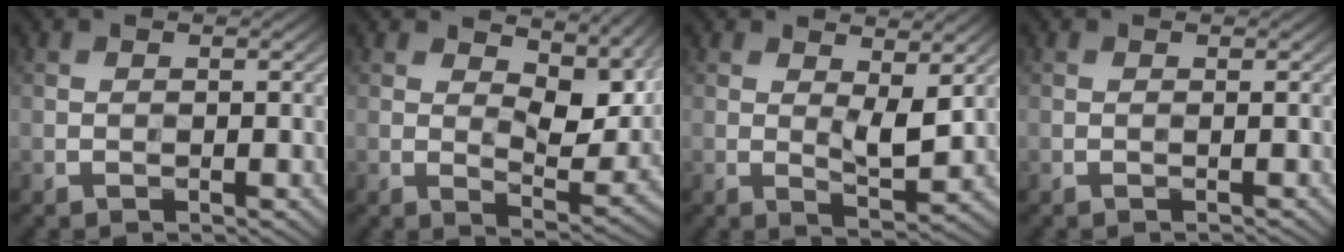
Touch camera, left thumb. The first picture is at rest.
{"total": 11.4, "force": [5.6, 5.0, 8.6], "torque": [-0.145, -0.003, 0.089]}
{"total": 4.2, "force": [1.4, 1.5, 3.7], "torque": [-0.069, -0.006, 0.029]}
{"total": 0.0}